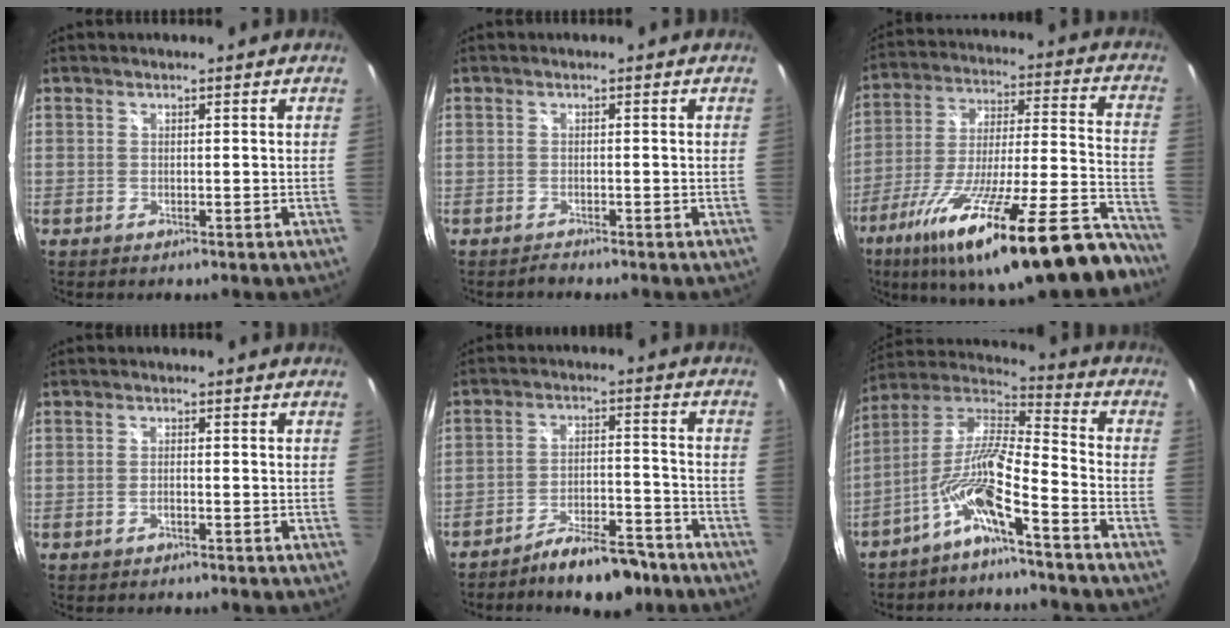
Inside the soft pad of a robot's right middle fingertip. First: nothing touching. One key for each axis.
{"total": 0.8, "fx": -0.8, "fy": 0.0, "fz": 0.1, "tx": -0.001, "ty": -0.005, "tz": -0.018}
{"total": 31.6, "fx": -23.4, "fy": 4.2, "fz": 20.8, "tx": -0.333, "ty": -0.068, "tz": -0.360}
{"total": 1.1, "fx": -0.9, "fy": 0.2, "fz": 0.7, "tx": -0.016, "ty": 0.001, "tz": -0.017}
{"total": 10.0, "fx": -8.1, "fy": 3.2, "fz": 4.9, "tx": -0.088, "ty": 0.016, "tz": -0.120}
{"total": 10.7, "fx": -6.4, "fy": 0.8, "fz": 8.6, "tx": -0.172, "ty": 0.009, "tz": -0.126}